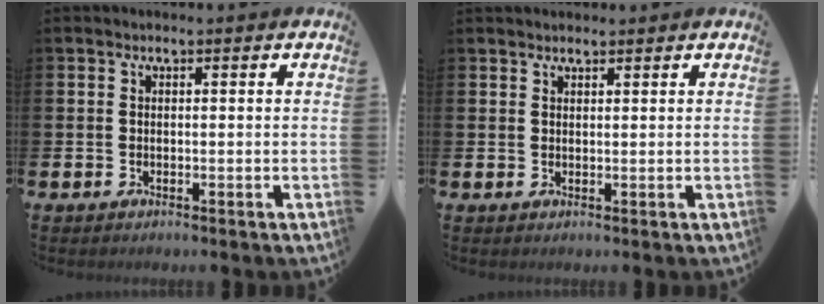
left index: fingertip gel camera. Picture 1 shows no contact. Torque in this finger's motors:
{"motor_torque": [1.09, -1.05, 0.32, 0.12]}